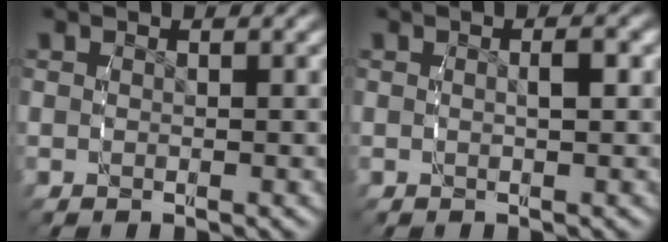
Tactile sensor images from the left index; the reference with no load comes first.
{"total": 1.0, "force": [-0.2, 0.0, 1.0], "torque": [-0.019, -0.003, 0.000]}